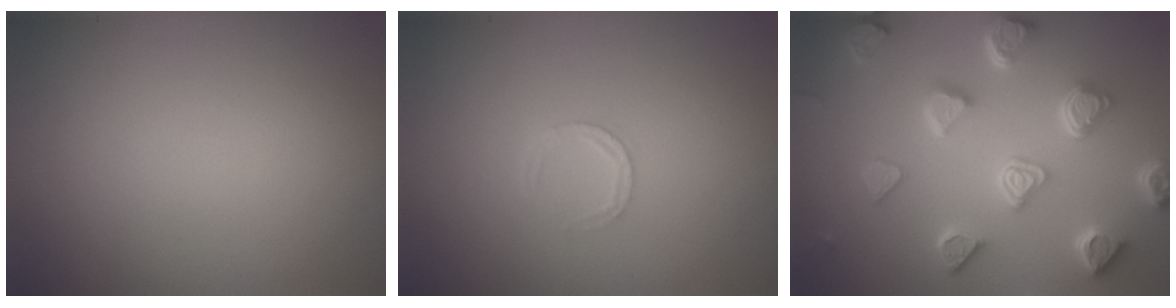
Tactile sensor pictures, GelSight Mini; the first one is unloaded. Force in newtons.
{"total": 1.3, "press": 1.3, "slide": 0.2}
{"total": 6.7, "press": 5.3, "slide": 4.1}